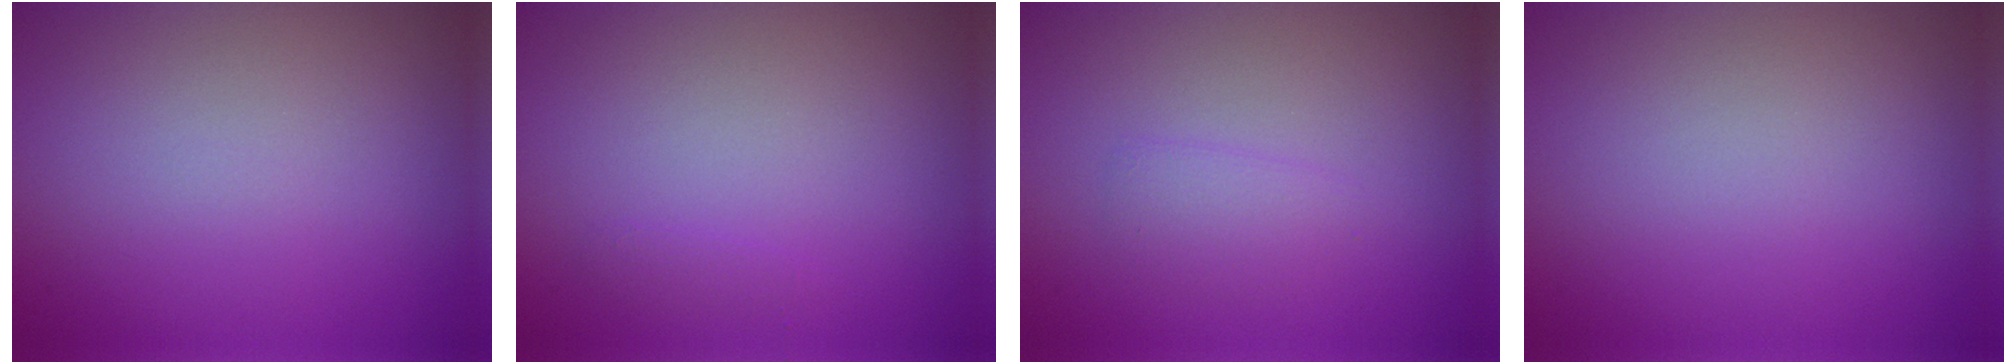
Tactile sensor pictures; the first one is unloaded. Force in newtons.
{"total": 0.5, "press": 0.5, "slide": 0.1}
{"total": 1.3, "press": 1.3, "slide": 0.0}
{"total": 0.0}